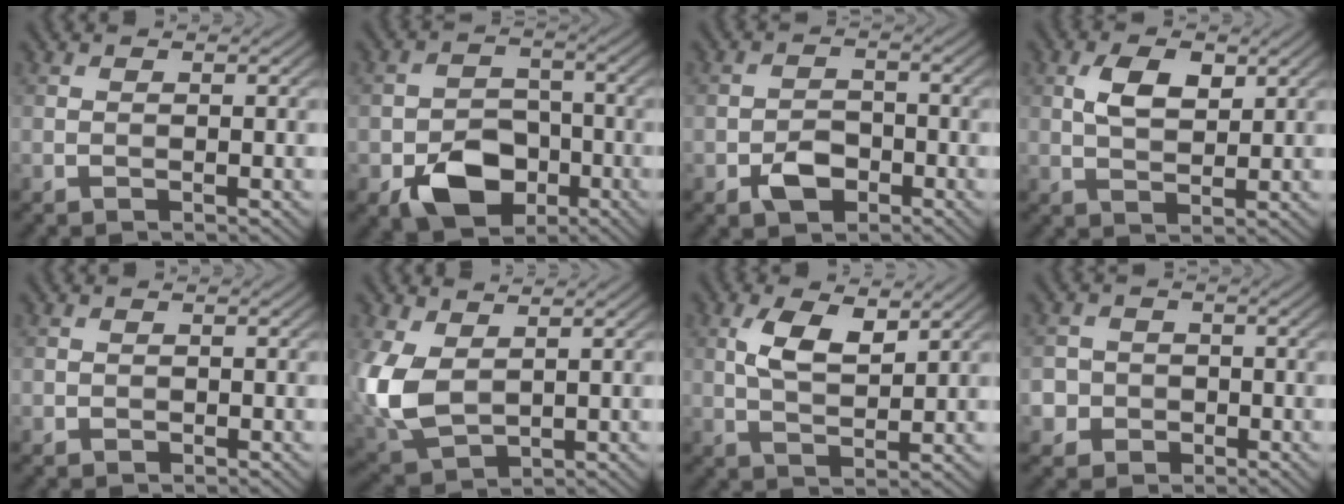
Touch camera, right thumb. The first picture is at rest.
{"total": 7.9, "force": [-3.8, 5.4, 4.2], "torque": [-0.077, -0.014, -0.070]}
{"total": 3.8, "force": [-2.1, 2.4, 2.0], "torque": [-0.036, -0.002, -0.043]}
{"total": 4.8, "force": [1.8, 2.5, 3.7], "torque": [-0.079, 0.004, 0.033]}
{"total": 0.7, "force": [-0.2, 0.6, 0.0], "torque": [0.001, -0.007, -0.006]}
{"total": 8.8, "force": [1.3, 5.7, 6.6], "torque": [-0.197, -0.010, 0.031]}
{"total": 5.6, "force": [2.4, 2.3, 4.5], "torque": [-0.099, -0.001, 0.046]}
{"total": 3.9, "force": [-1.2, 3.6, 0.6], "torque": [-0.010, 0.004, -0.039]}